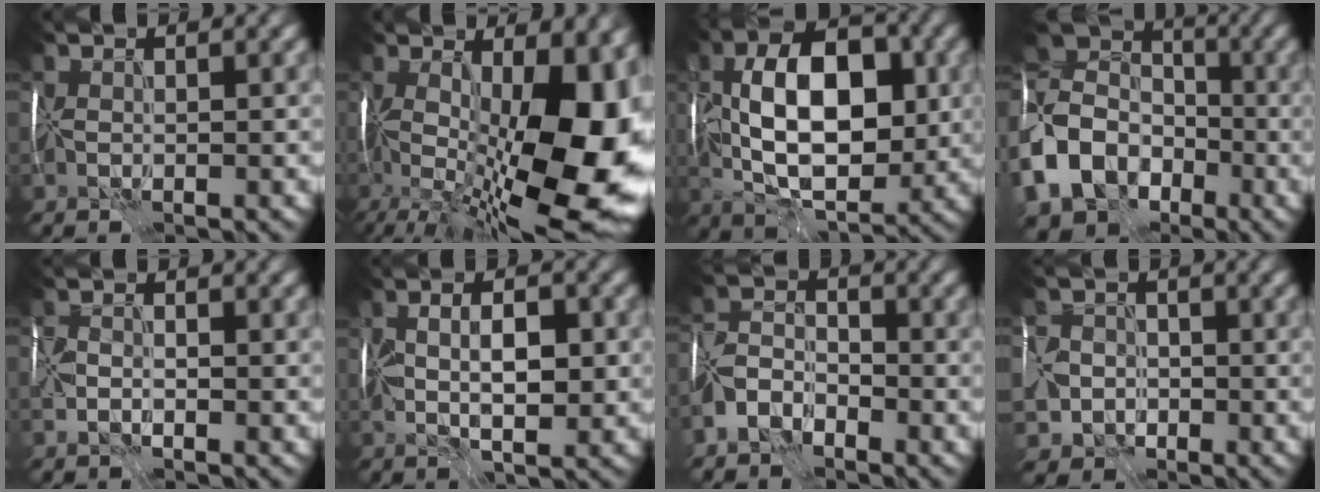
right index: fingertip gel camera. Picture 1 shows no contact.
{"total": 19.5, "force": [-2.3, 8.3, 17.5], "torque": [-0.263, -0.038, -0.006]}
{"total": 10.8, "force": [-0.1, 5.4, 9.4], "torque": [-0.146, 0.009, -0.008]}
{"total": 14.6, "force": [-5.5, 11.5, 7.2], "torque": [-0.186, -0.013, -0.106]}
{"total": 2.4, "force": [-1.2, 1.4, 1.6], "torque": [-0.041, -0.008, -0.030]}
{"total": 4.4, "force": [-0.1, 1.6, 4.1], "torque": [-0.071, -0.005, -0.001]}
{"total": 3.4, "force": [-2.7, 1.7, 1.3], "torque": [-0.031, 0.003, -0.060]}
{"total": 5.2, "force": [-2.7, 4.3, 1.3], "torque": [-0.013, -0.014, -0.058]}